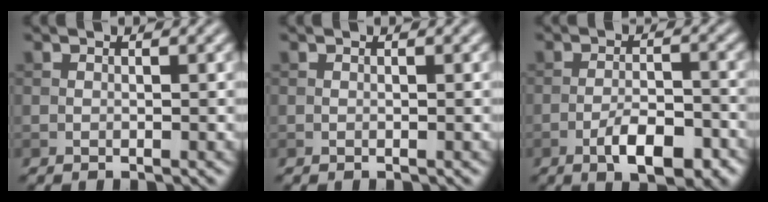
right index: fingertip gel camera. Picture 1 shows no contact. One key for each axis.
{"total": 0.0}
{"total": 5.4, "fx": -2.9, "fy": 1.9, "fz": 4.2, "tx": -0.068, "ty": 0.001, "tz": -0.046}